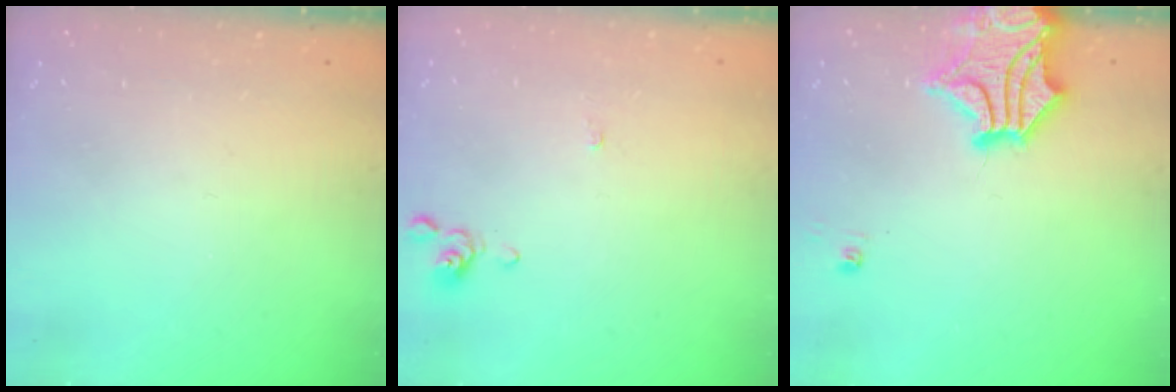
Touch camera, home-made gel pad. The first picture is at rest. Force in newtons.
{"total": 0.0}
{"total": 5.9, "press": 5.5, "slide": 2.2}